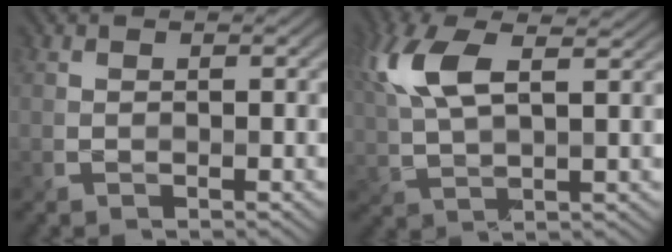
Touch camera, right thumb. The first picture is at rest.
{"total": 9.8, "force": [3.7, 4.2, 8.1], "torque": [-0.206, 0.014, 0.067]}